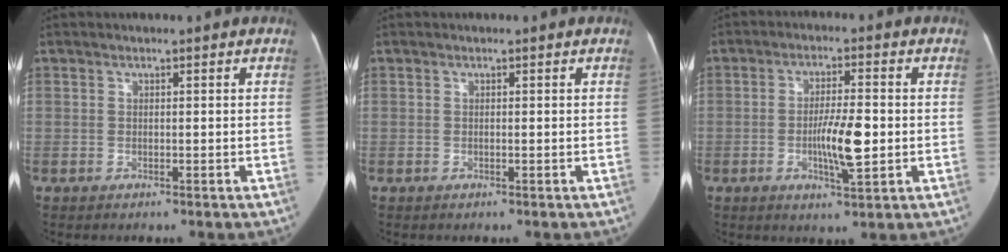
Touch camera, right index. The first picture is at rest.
{"total": 0.0}
{"total": 7.7, "force": [-1.2, 1.5, 7.5], "torque": [-0.135, -0.001, -0.020]}